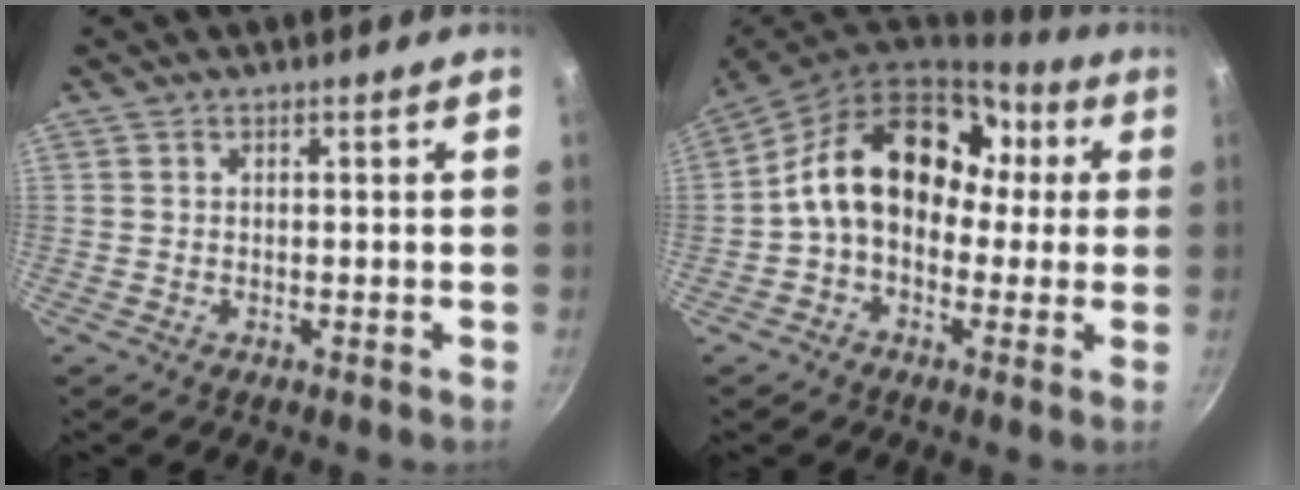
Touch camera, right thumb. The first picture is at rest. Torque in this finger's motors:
{"motor_torque": [-0.79, 2.04, 1.27, -0.90, 0.23]}